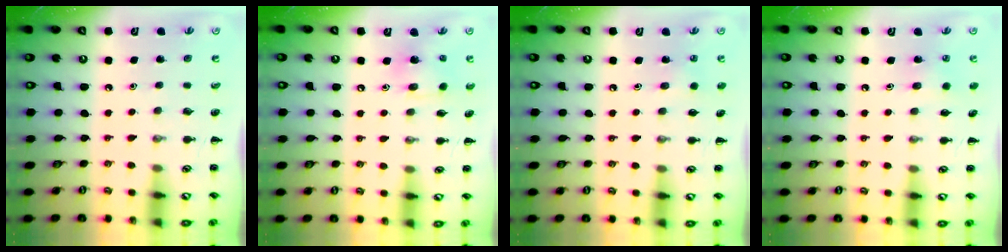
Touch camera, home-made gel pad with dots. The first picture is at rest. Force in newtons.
{"total": 6.4, "press": 6.2, "slide": 1.7}
{"total": 6.6, "press": 6.3, "slide": 2.0}
{"total": 5.9, "press": 5.7, "slide": 1.6}